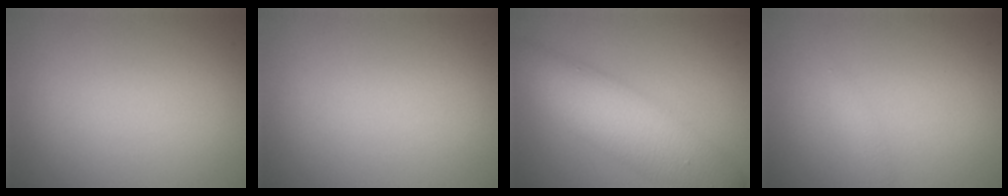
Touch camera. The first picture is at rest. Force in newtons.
{"total": 0.0}
{"total": 8.2, "press": 8.2, "slide": 0.2}
{"total": 0.7, "press": 0.7, "slide": 0.0}